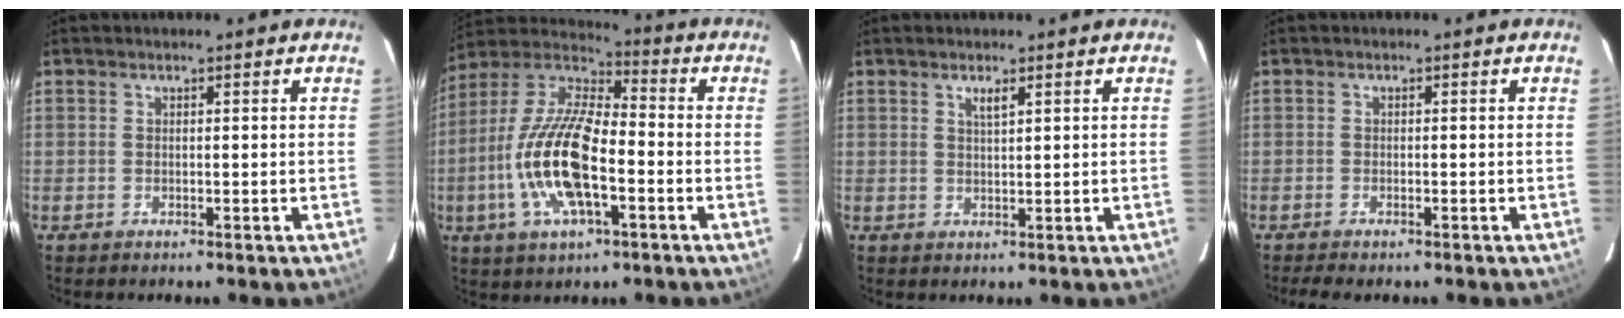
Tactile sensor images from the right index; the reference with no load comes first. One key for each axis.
{"total": 18.0, "fx": -4.8, "fy": 6.8, "fz": 15.9, "tx": -0.326, "ty": -0.005, "tz": -0.097}
{"total": 1.7, "fx": 1.0, "fy": 0.2, "fz": 1.4, "tx": -0.022, "ty": 0.001, "tz": 0.015}
{"total": 2.7, "fx": -2.2, "fy": 0.5, "fz": 1.4, "tx": -0.034, "ty": -0.008, "tz": -0.038}